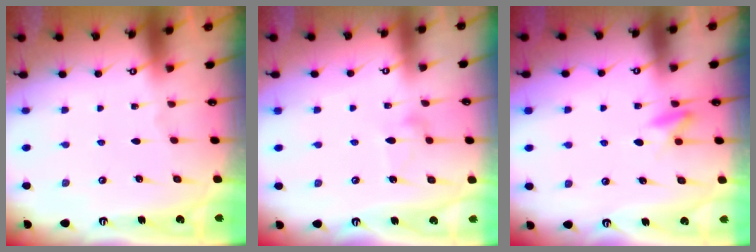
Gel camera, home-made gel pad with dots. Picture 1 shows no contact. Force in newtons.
{"total": 7.0, "press": 7.0, "slide": 0.4}
{"total": 5.8, "press": 5.7, "slide": 1.3}